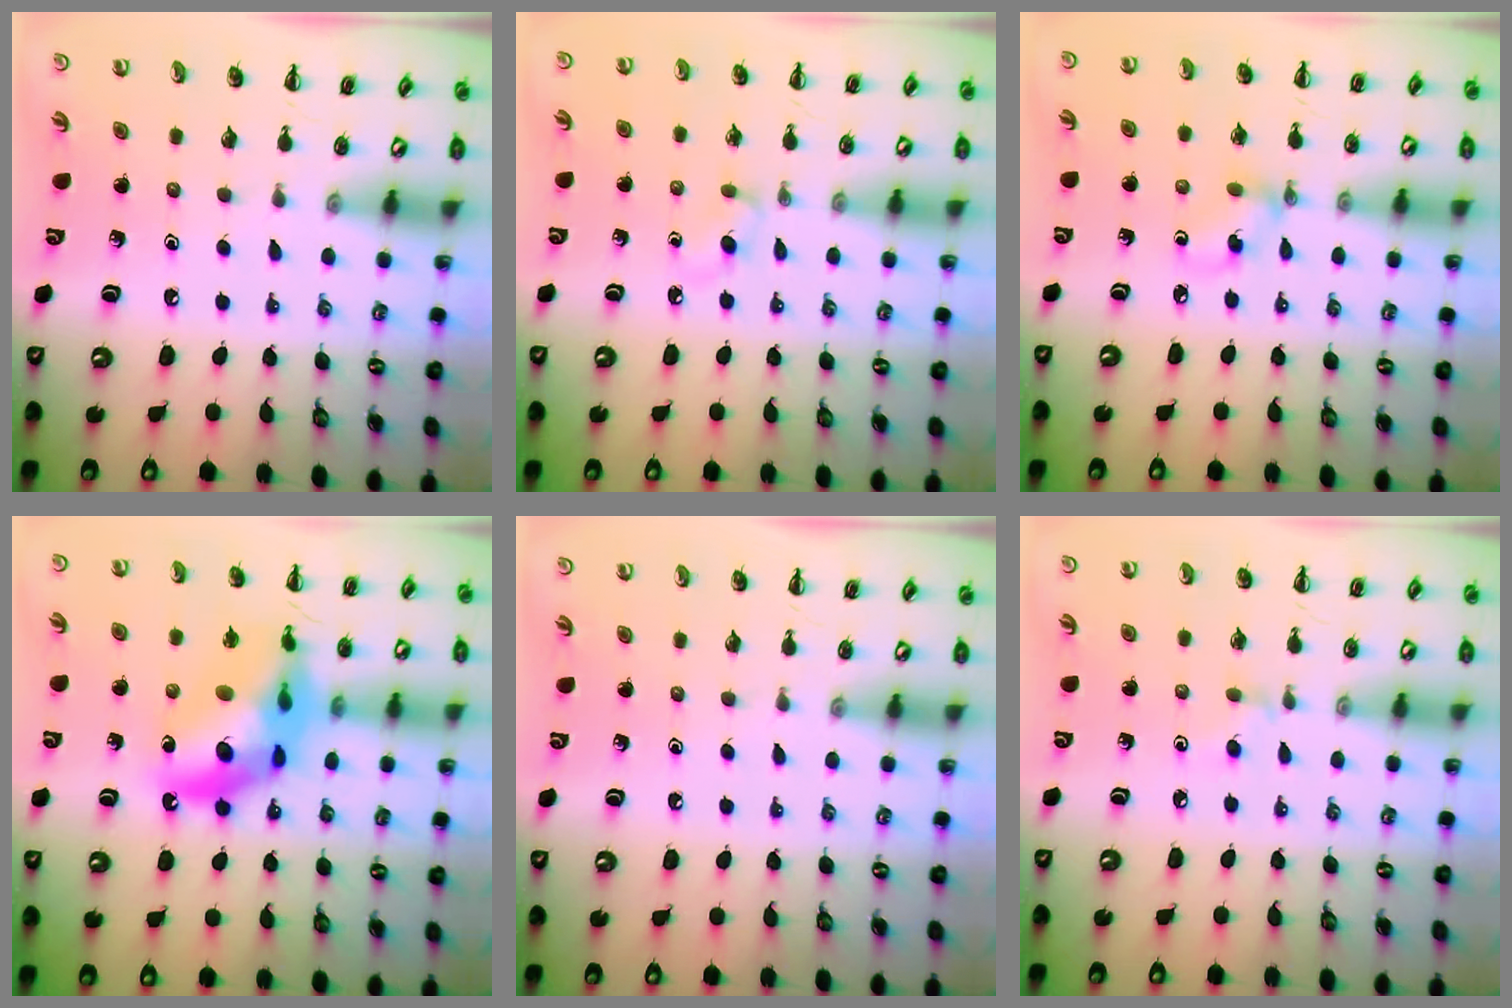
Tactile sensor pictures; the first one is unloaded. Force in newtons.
{"total": 2.4, "press": 2.1, "slide": 1.1}
{"total": 3.7, "press": 3.7, "slide": 0.4}
{"total": 17.7, "press": 17.2, "slide": 4.5}
{"total": 0.0}
{"total": 2.8, "press": 2.6, "slide": 1.0}